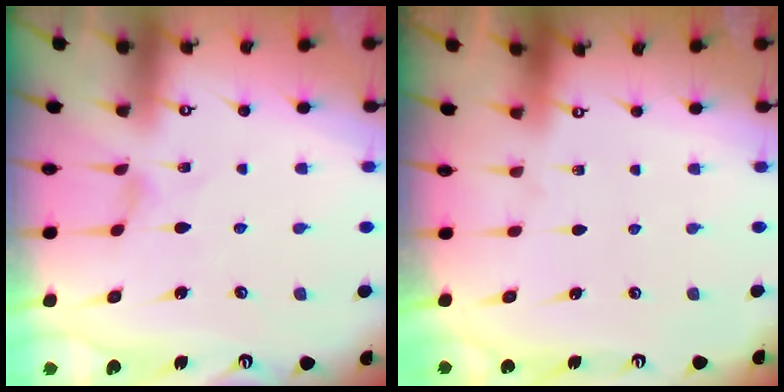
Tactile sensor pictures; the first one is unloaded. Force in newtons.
{"total": 0.0}